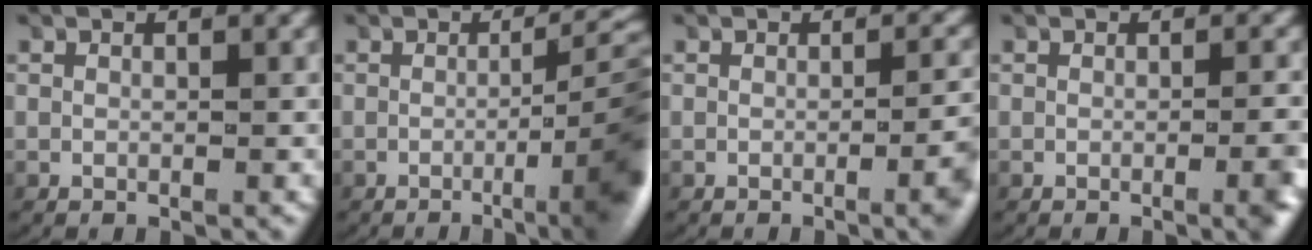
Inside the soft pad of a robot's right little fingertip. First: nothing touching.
{"total": 8.7, "force": [-2.2, 2.5, 8.0], "torque": [-0.079, 0.001, -0.041]}
{"total": 3.0, "force": [-0.8, 0.4, 2.9], "torque": [-0.029, 0.004, -0.015]}
{"total": 1.9, "force": [-0.6, 0.0, 1.8], "torque": [-0.020, 0.005, -0.013]}